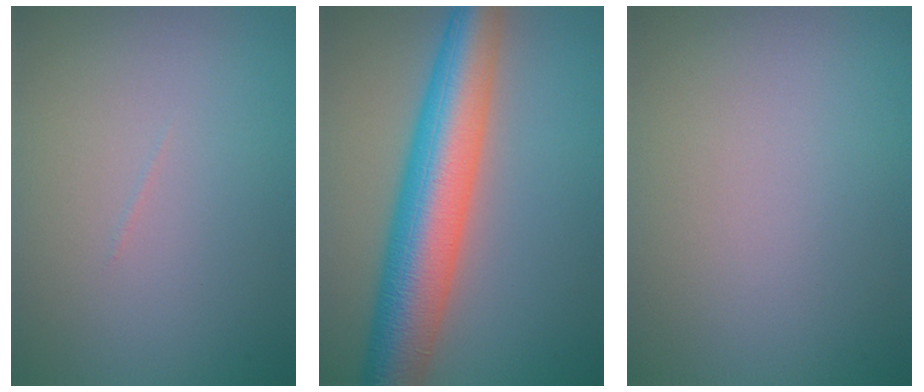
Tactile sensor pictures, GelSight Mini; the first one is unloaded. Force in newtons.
{"total": 9.9, "press": 9.9, "slide": 0.4}
{"total": 0.0}